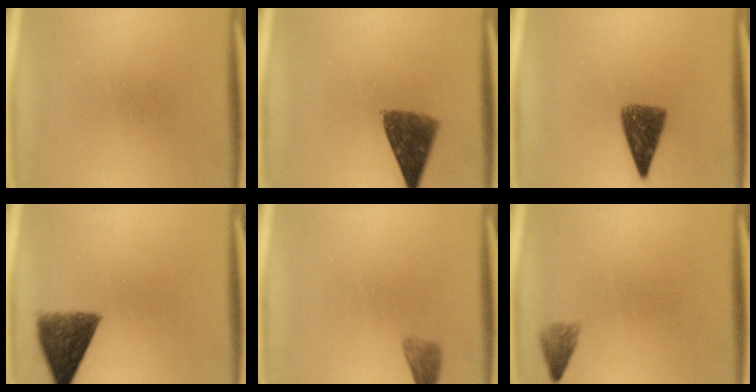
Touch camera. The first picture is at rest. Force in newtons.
{"total": 8.2}
{"total": 6.8}
{"total": 8.2}
{"total": 2.1}
{"total": 1.8}